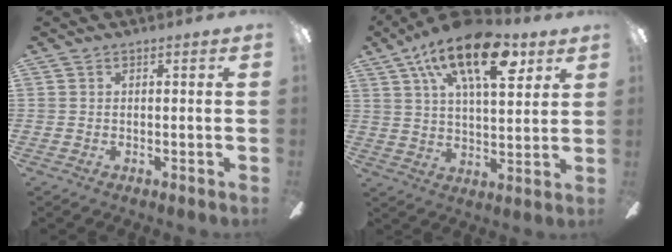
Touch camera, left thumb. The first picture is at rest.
{"total": 20.2, "force": [9.8, 8.9, 15.2], "torque": [-0.246, -0.029, 0.158]}